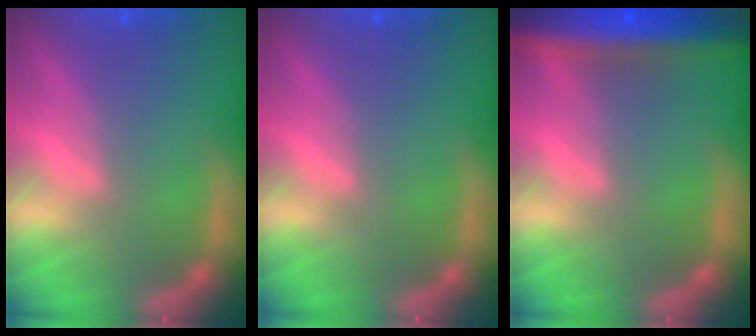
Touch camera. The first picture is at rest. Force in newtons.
{"total": 0.0}
{"total": 9.5}